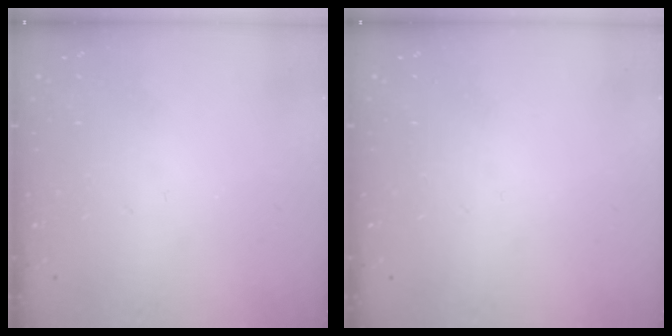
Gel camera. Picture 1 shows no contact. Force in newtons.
{"total": 0.0}